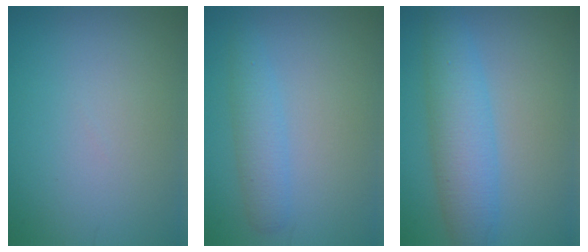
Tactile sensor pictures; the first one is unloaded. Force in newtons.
{"total": 2.5, "press": 2.5, "slide": 0.0}
{"total": 5.4, "press": 5.4, "slide": 0.1}